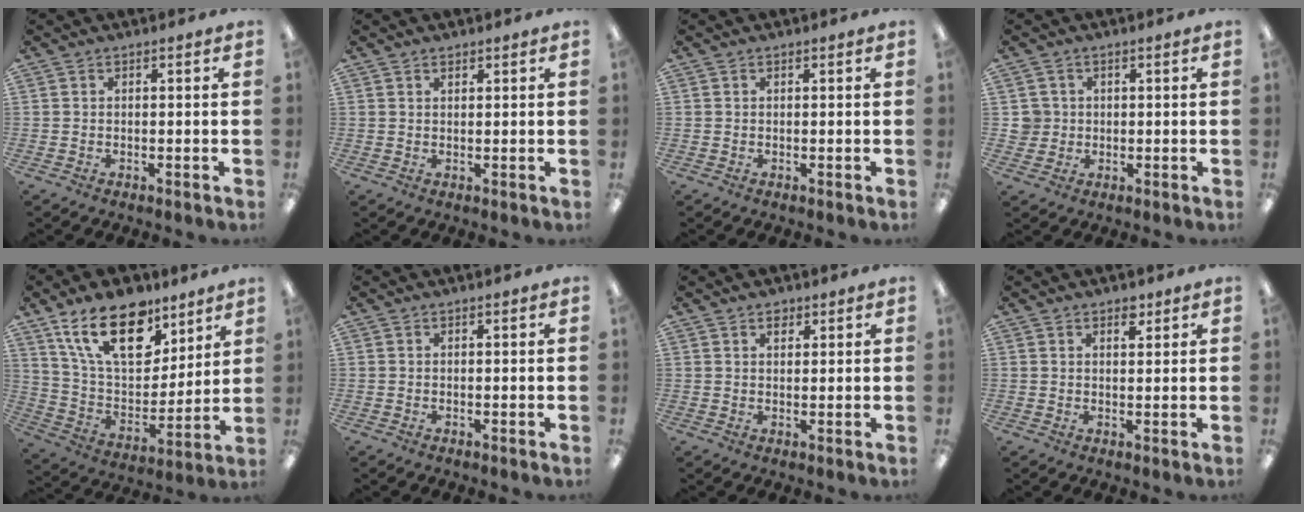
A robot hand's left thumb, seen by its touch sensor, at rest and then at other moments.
{"total": 1.0, "force": [0.9, 0.4, 0.3], "torque": [-0.007, 0.000, 0.017]}
{"total": 0.0}
{"total": 3.7, "force": [0.6, 3.6, 0.2], "torque": [-0.007, 0.004, 0.010]}
{"total": 20.7, "force": [12.9, 10.6, 12.2], "torque": [-0.220, -0.052, 0.231]}
{"total": 0.0}
{"total": 2.1, "force": [1.5, 1.3, 0.8], "torque": [0.000, -0.006, 0.025]}
{"total": 2.8, "force": [2.0, 1.4, 1.3], "torque": [-0.005, -0.009, 0.031]}